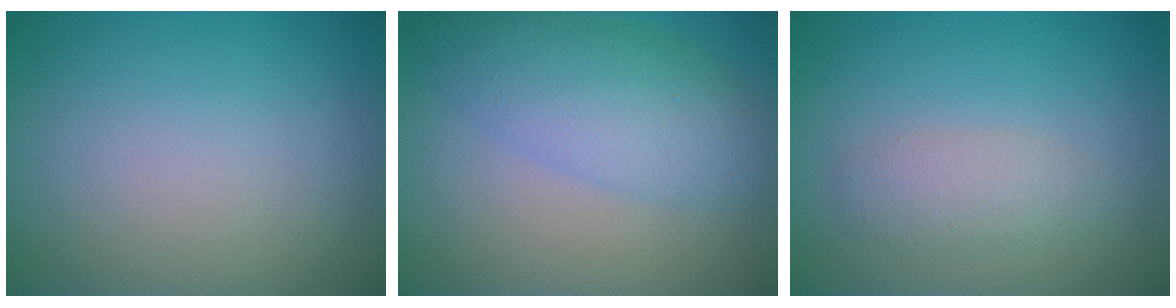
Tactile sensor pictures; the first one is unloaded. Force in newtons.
{"total": 5.6, "press": 5.6, "slide": 0.1}
{"total": 2.3, "press": 2.3, "slide": 0.1}